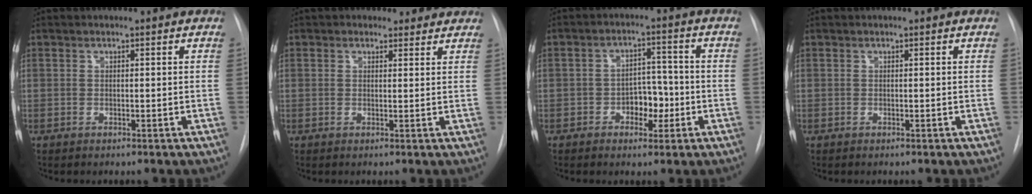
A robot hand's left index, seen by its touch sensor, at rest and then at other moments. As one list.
[{"total": 3.5, "force": [2.8, 2.1, 0.5], "torque": [0.002, 0.006, 0.024]}, {"total": 5.3, "force": [-1.9, 3.3, 3.6], "torque": [-0.048, 0.012, -0.030]}, {"total": 0.0}]